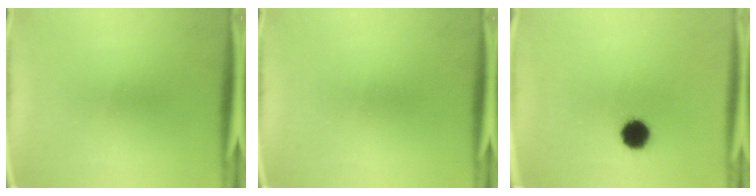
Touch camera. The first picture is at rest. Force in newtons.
{"total": 0.0}
{"total": 6.6}